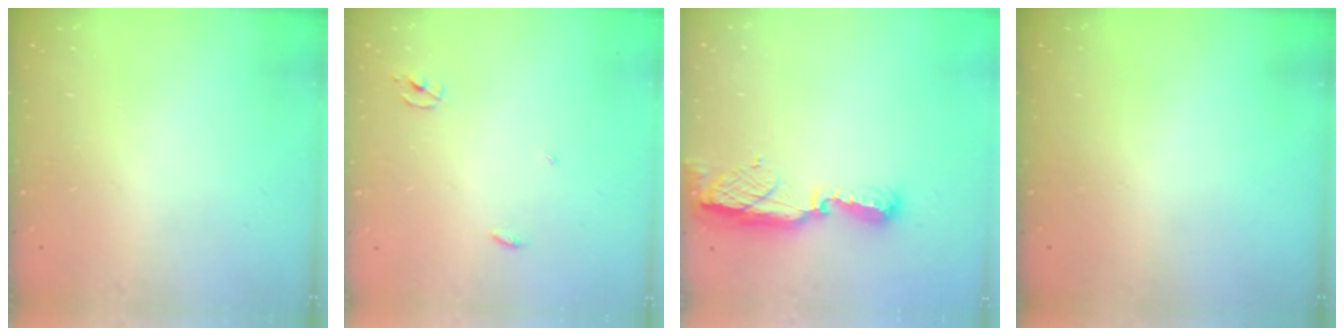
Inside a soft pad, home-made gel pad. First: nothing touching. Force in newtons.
{"total": 2.3, "press": 2.3, "slide": 0.1}
{"total": 9.0, "press": 9.0, "slide": 0.8}
{"total": 0.0}